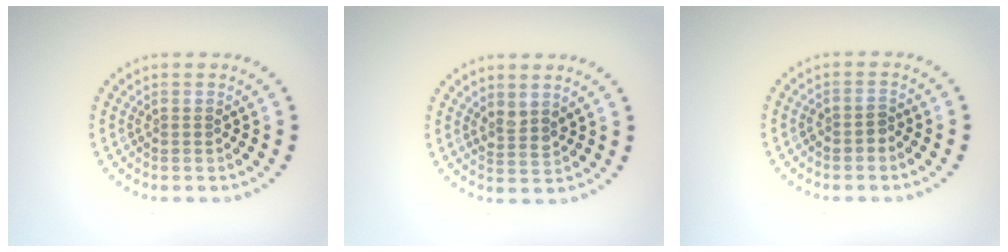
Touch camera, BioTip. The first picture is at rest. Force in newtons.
{"total": 1.5, "press": 1.2, "slide": 0.9}
{"total": 1.1, "press": 1.0, "slide": 0.5}